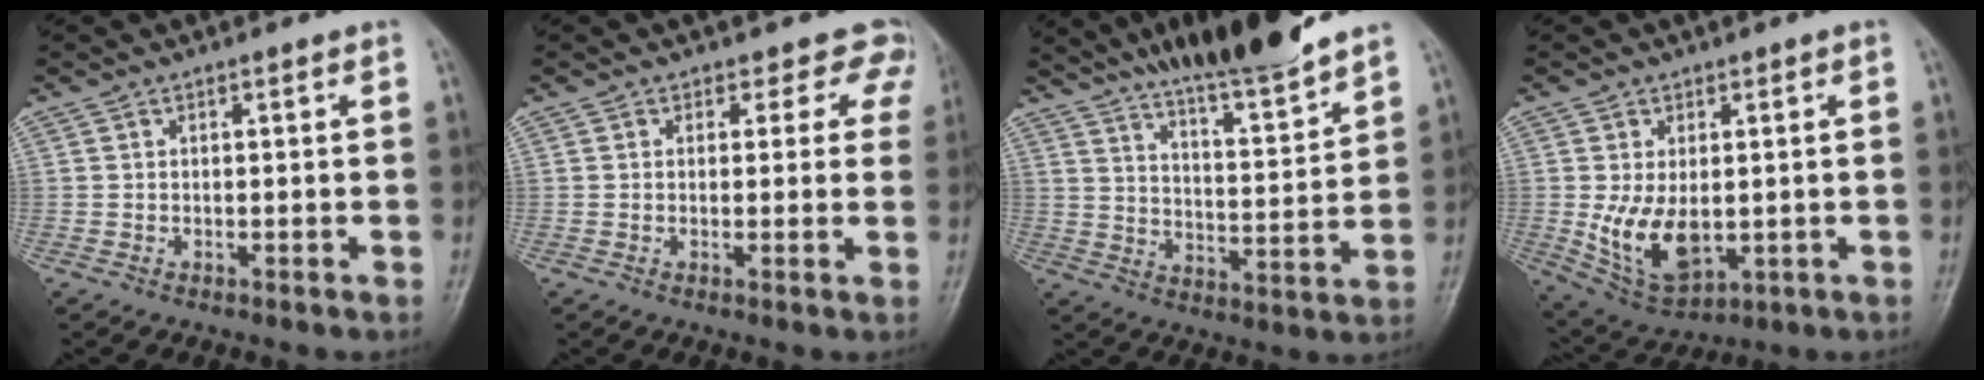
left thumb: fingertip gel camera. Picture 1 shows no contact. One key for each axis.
{"total": 5.7, "fx": 4.5, "fy": 3.4, "fz": -0.3, "tx": 0.056, "ty": -0.019, "tz": 0.020}
{"total": 15.2, "fx": 12.7, "fy": 1.4, "fz": 8.3, "tx": -0.113, "ty": -0.072, "tz": 0.207}
{"total": 10.3, "fx": -0.8, "fy": 6.4, "fz": 8.1, "tx": -0.129, "ty": -0.013, "tz": 0.007}